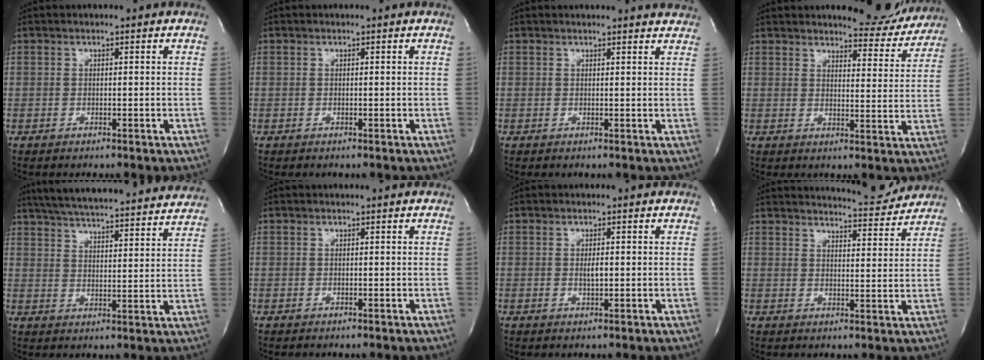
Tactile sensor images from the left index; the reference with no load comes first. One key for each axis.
{"total": 0.0}
{"total": 9.1, "fx": 8.9, "fy": 0.8, "fz": 1.7, "tx": -0.008, "ty": -0.006, "tz": 0.077}
{"total": 9.5, "fx": 9.2, "fy": 2.0, "fz": 1.5, "tx": -0.004, "ty": -0.034, "tz": 0.105}
{"total": 28.3, "fx": 25.9, "fy": 3.7, "fz": 10.9, "tx": -0.188, "ty": -0.021, "tz": 0.334}
{"total": 0.0}
{"total": 1.5, "fx": -0.2, "fy": 0.4, "fz": 1.4, "tx": -0.028, "ty": -0.005, "tz": -0.001}
{"total": 8.3, "fx": 8.2, "fy": 0.4, "fz": 0.9, "tx": -0.015, "ty": -0.017, "tz": 0.103}